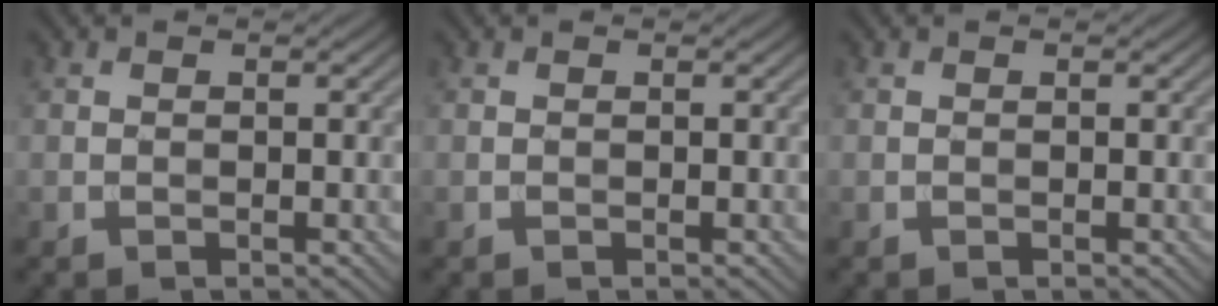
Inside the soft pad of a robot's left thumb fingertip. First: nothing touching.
{"total": 0.0}
{"total": 0.0}